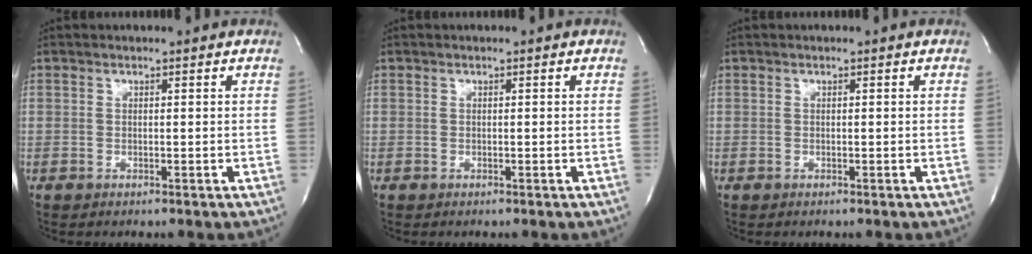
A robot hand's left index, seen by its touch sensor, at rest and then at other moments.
{"total": 0.0}
{"total": 0.0}